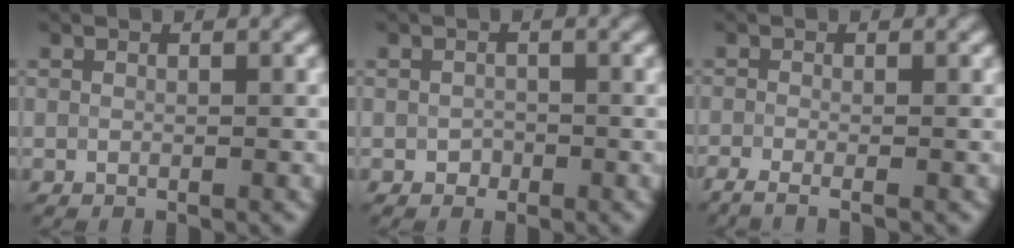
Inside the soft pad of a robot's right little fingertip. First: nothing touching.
{"total": 0.9, "force": [-0.3, 0.8, 0.3], "torque": [-0.002, -0.005, -0.008]}
{"total": 2.3, "force": [-1.5, 0.5, 1.7], "torque": [-0.025, -0.012, -0.037]}